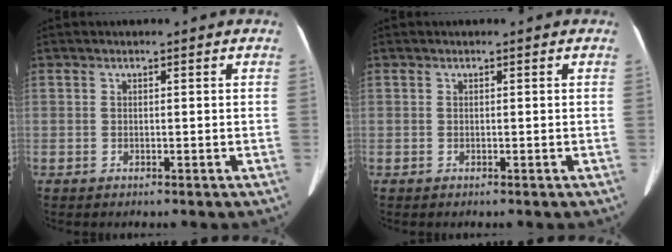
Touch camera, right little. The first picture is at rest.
{"total": 0.0}